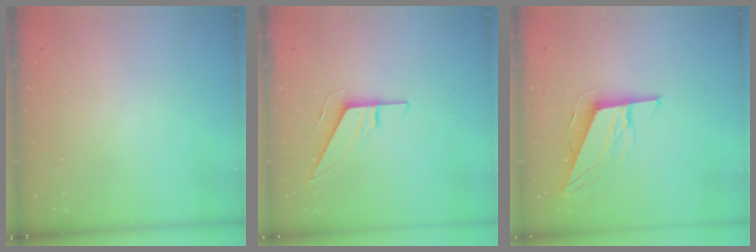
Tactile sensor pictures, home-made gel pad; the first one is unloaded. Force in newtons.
{"total": 9.2, "press": 9.1, "slide": 0.9}
{"total": 9.7, "press": 9.5, "slide": 1.9}